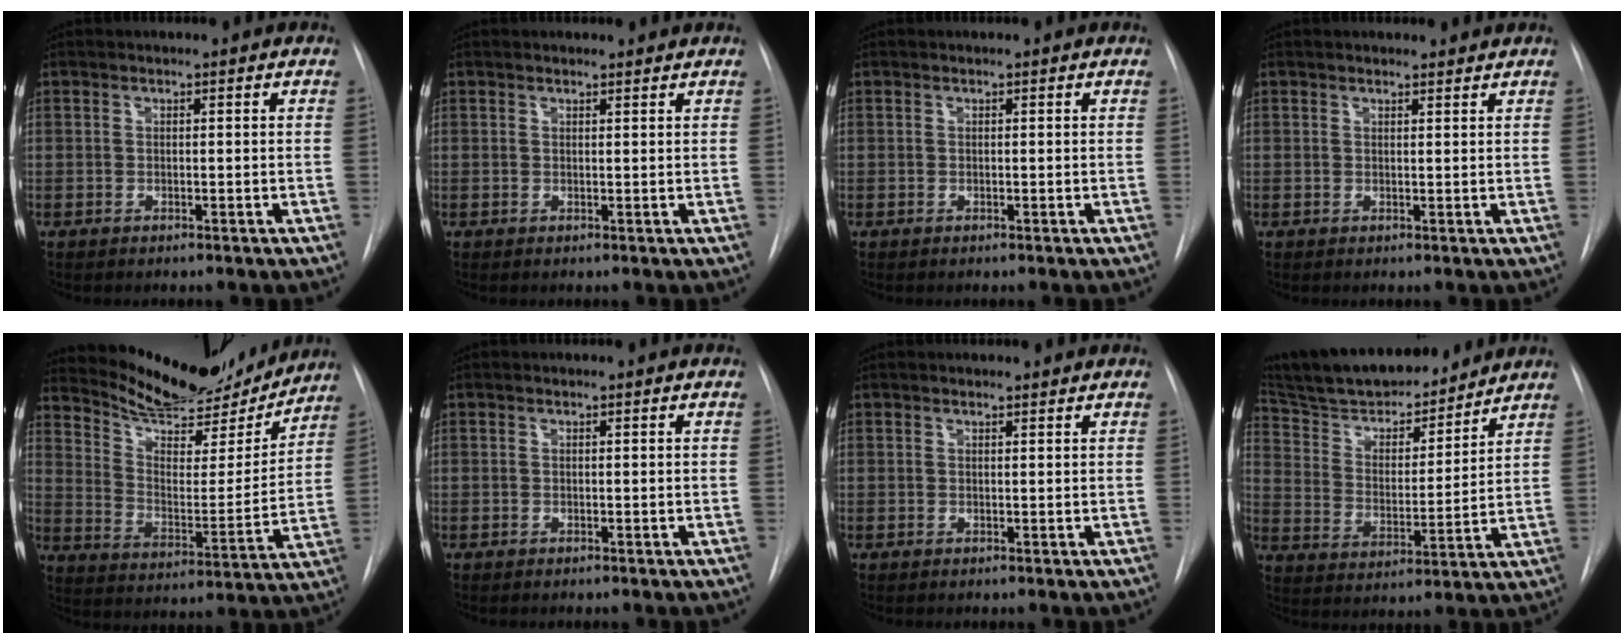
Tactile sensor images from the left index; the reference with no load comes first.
{"total": 2.2, "force": [2.1, 0.3, 0.2], "torque": [-0.009, 0.008, 0.025]}
{"total": 0.0}
{"total": 2.8, "force": [2.7, 0.5, 0.3], "torque": [-0.009, 0.008, 0.031]}
{"total": 19.7, "force": [18.5, 4.2, 5.3], "torque": [-0.086, -0.020, 0.276]}
{"total": 0.0}
{"total": 1.8, "force": [1.7, 0.2, 0.2], "torque": [-0.010, 0.007, 0.020]}
{"total": 20.1, "force": [18.0, 4.4, 7.6], "torque": [-0.131, 0.010, 0.289]}